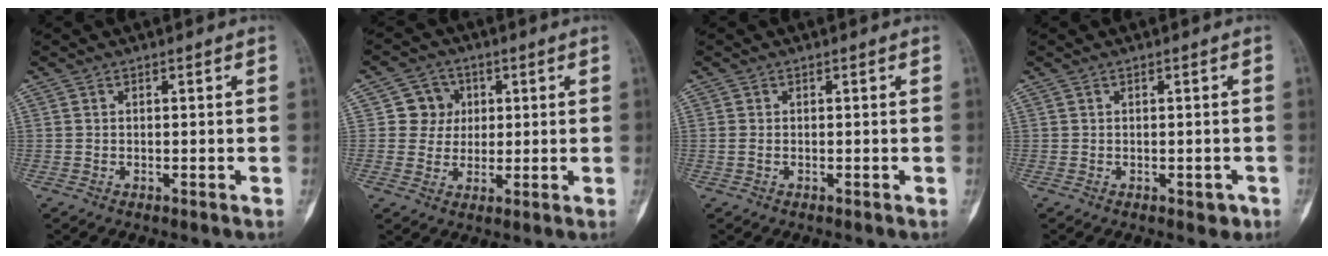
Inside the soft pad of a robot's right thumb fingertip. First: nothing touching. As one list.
[{"total": 6.0, "force": [1.2, 5.8, 1.2], "torque": [0.019, 0.006, 0.014]}, {"total": 1.2, "force": [-0.1, 0.8, 0.9], "torque": [-0.026, -0.003, -0.003]}, {"total": 1.7, "force": [-0.6, 1.2, 1.1], "torque": [-0.001, 0.002, -0.006]}]